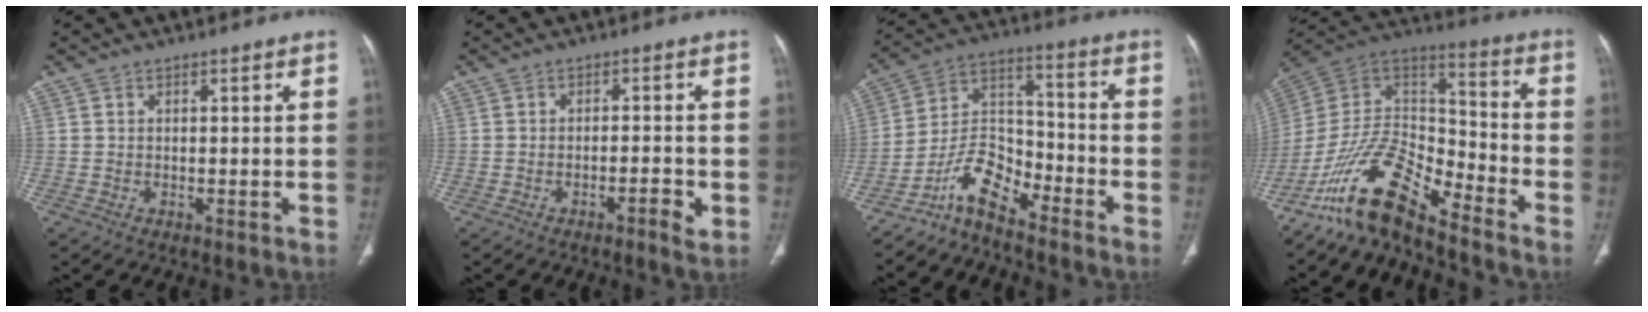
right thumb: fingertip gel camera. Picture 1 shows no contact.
{"total": 3.3, "force": [-1.5, 0.9, 2.9], "torque": [-0.049, 0.009, -0.023]}
{"total": 9.4, "force": [-7.6, 3.7, 4.3], "torque": [-0.074, 0.084, -0.152]}
{"total": 15.9, "force": [-12.5, 5.2, 8.3], "torque": [-0.142, 0.099, -0.241]}